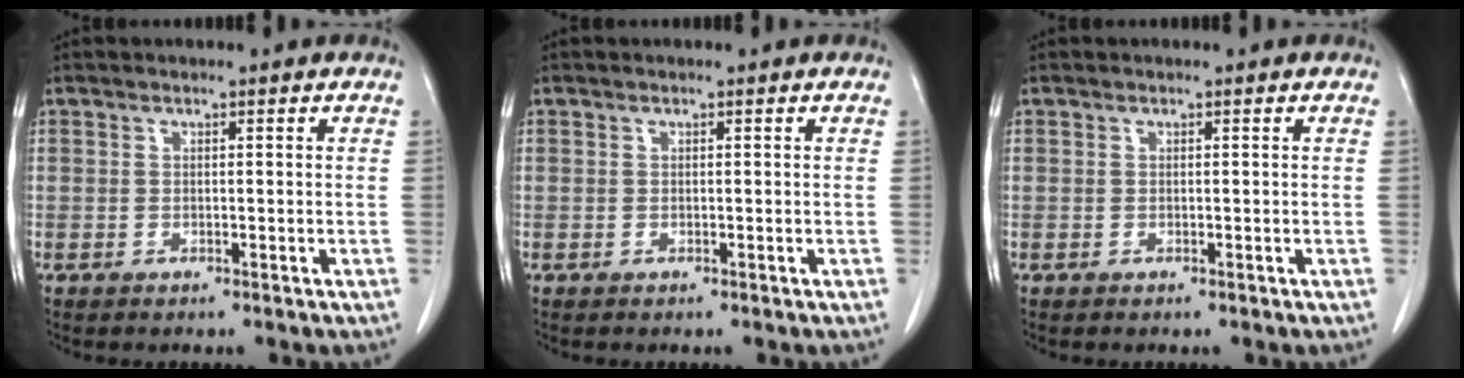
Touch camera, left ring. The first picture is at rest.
{"total": 0.0}
{"total": 0.0}